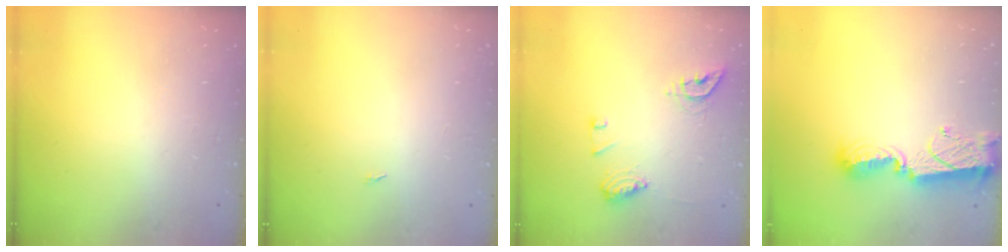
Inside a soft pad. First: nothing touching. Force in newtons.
{"total": 4.0, "press": 1.3, "slide": 3.7}
{"total": 10.5, "press": 10.5, "slide": 0.7}
{"total": 11.4, "press": 11.4, "slide": 0.8}